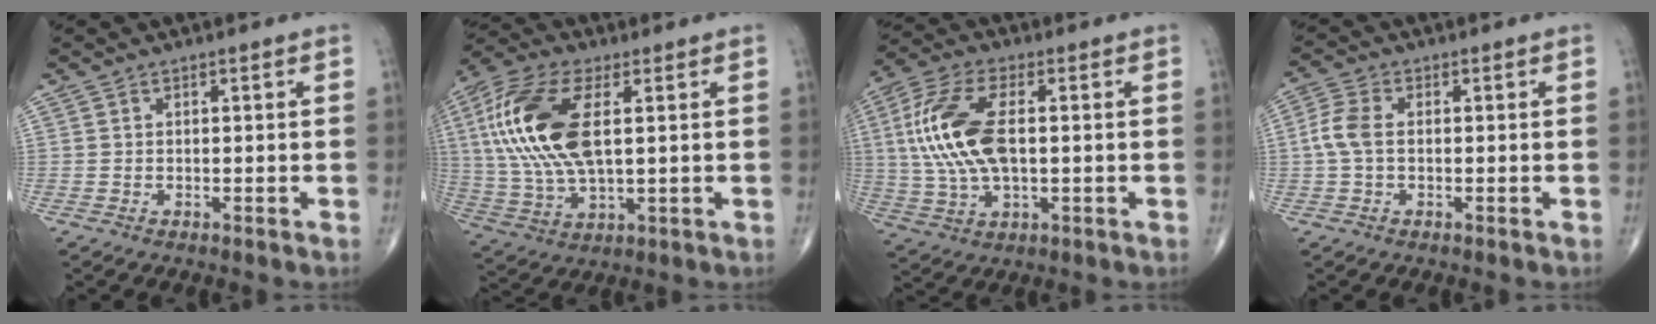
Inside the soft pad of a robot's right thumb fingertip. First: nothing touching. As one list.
[{"total": 18.9, "force": [3.7, 8.7, 16.3], "torque": [-0.360, 0.002, 0.068]}, {"total": 15.8, "force": [1.4, 7.8, 13.7], "torque": [-0.297, 0.010, 0.028]}, {"total": 4.7, "force": [0.0, 2.8, 3.8], "torque": [-0.097, 0.012, -0.007]}]